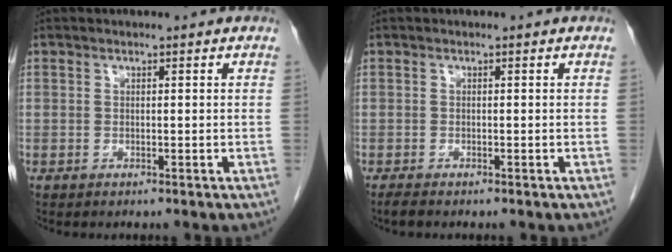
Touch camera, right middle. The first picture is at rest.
{"total": 1.0, "force": [-0.9, 0.1, 0.5], "torque": [-0.018, -0.004, -0.017]}